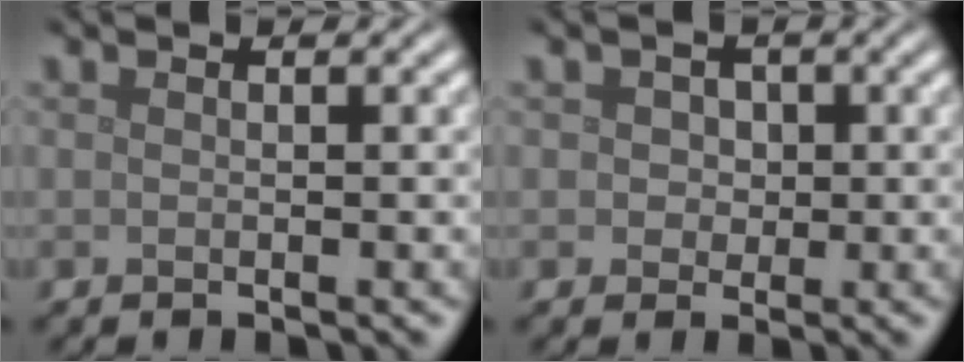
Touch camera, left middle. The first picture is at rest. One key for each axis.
{"total": 1.9, "fx": 0.5, "fy": 1.6, "fz": 0.9, "tx": -0.007, "ty": 0.008, "tz": 0.001}